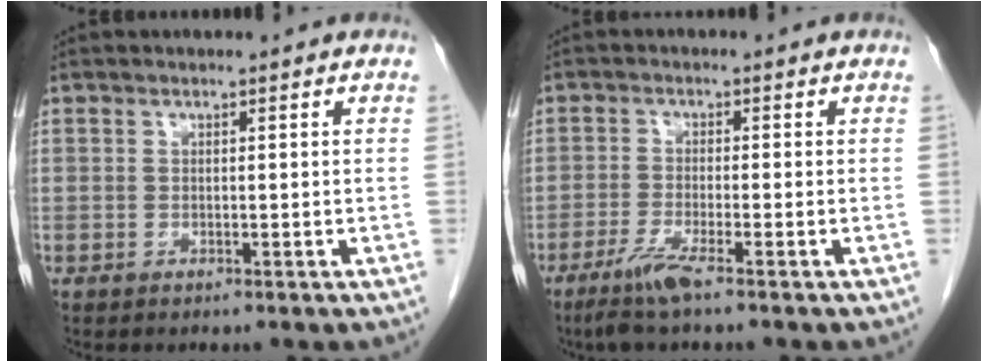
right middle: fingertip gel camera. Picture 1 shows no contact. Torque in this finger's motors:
{"motor_torque": [0.72, -0.27, 0.03, 0.05]}